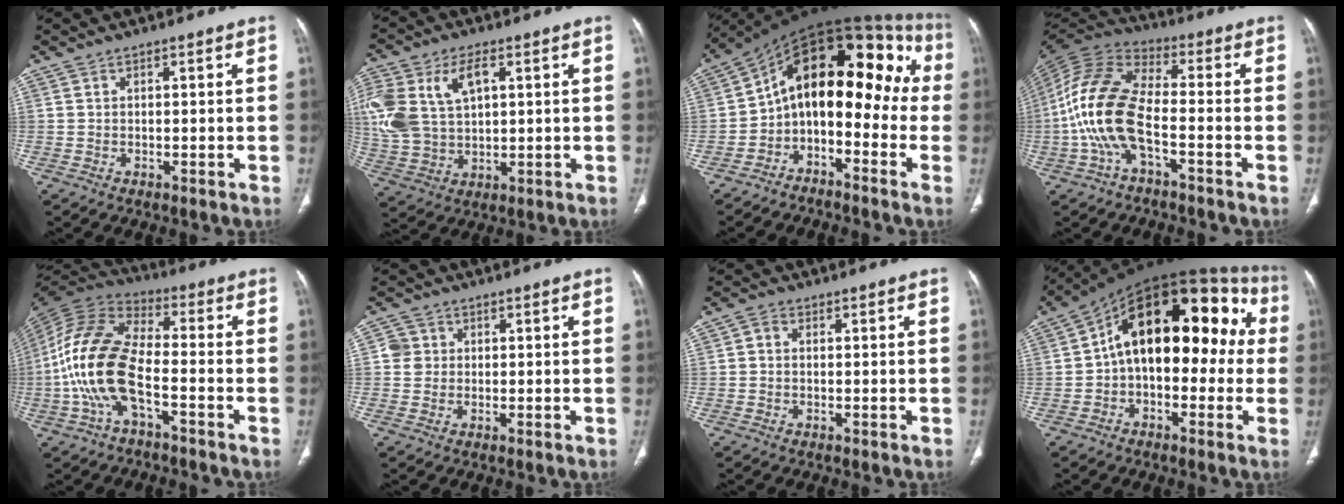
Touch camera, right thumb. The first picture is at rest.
{"total": 18.6, "force": [5.2, 11.9, 13.3], "torque": [-0.315, 0.011, 0.105]}
{"total": 18.8, "force": [-1.9, 10.9, 15.3], "torque": [-0.174, 0.109, -0.040]}
{"total": 15.0, "force": [-4.0, 6.9, 12.7], "torque": [-0.276, 0.038, -0.084]}
{"total": 16.0, "force": [-4.5, 7.2, 13.5], "torque": [-0.291, 0.038, -0.092]}
{"total": 3.1, "force": [0.5, 3.0, 0.6], "torque": [0.009, 0.004, 0.005]}
{"total": 1.5, "force": [0.0, 1.2, 0.9], "torque": [-0.010, 0.005, -0.003]}
{"total": 22.0, "force": [1.4, 12.4, 18.1], "torque": [-0.224, 0.060, 0.006]}